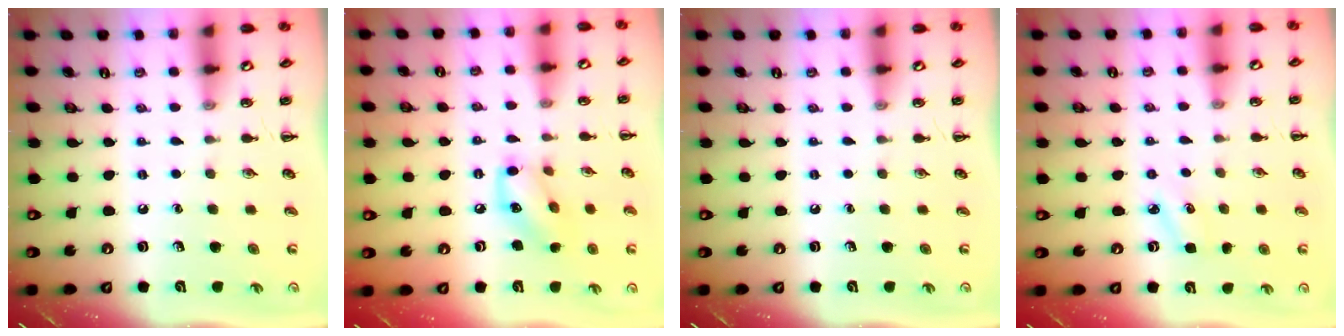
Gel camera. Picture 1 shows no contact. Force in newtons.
{"total": 10.5, "press": 10.5, "slide": 0.3}
{"total": 0.0}
{"total": 4.6, "press": 4.3, "slide": 1.4}